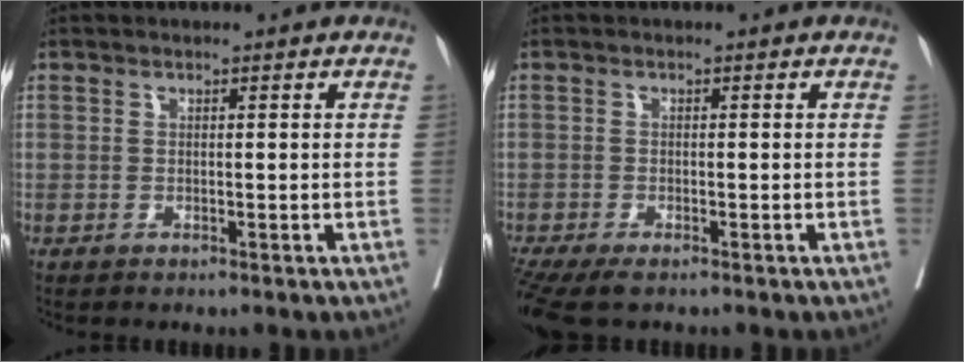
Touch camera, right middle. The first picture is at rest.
{"total": 6.8, "force": [-5.0, 2.1, 4.0], "torque": [-0.073, -0.017, -0.085]}